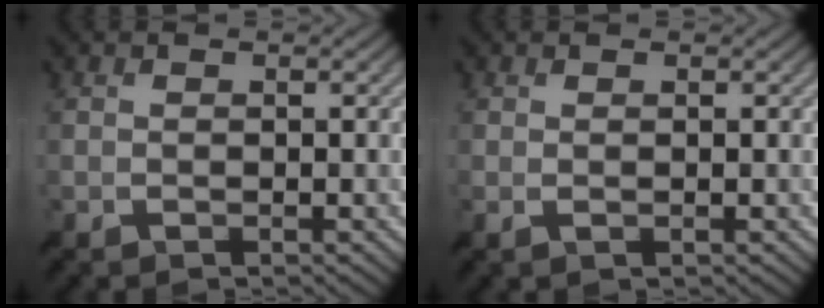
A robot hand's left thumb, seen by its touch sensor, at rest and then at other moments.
{"total": 0.8, "force": [0.2, 0.0, 0.8], "torque": [-0.018, 0.004, 0.001]}